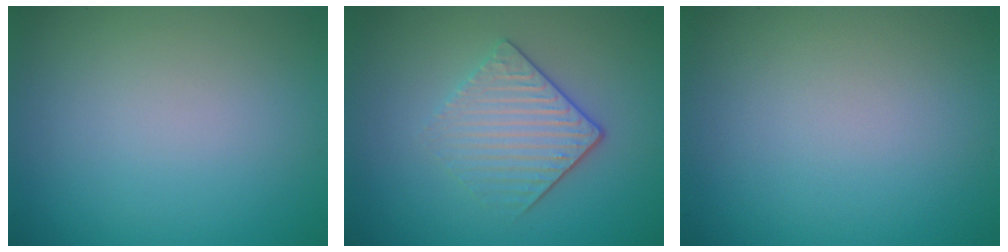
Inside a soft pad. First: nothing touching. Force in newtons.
{"total": 3.9, "press": 3.1, "slide": 2.3}
{"total": 0.0}